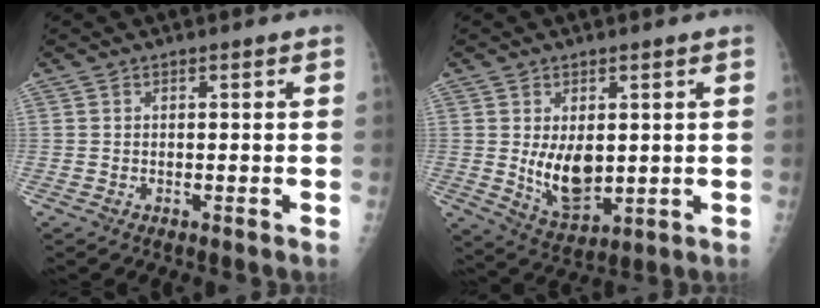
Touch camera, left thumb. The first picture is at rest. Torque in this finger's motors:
{"motor_torque": [0.70, 0.67, 0.61, 0.15, 0.07]}